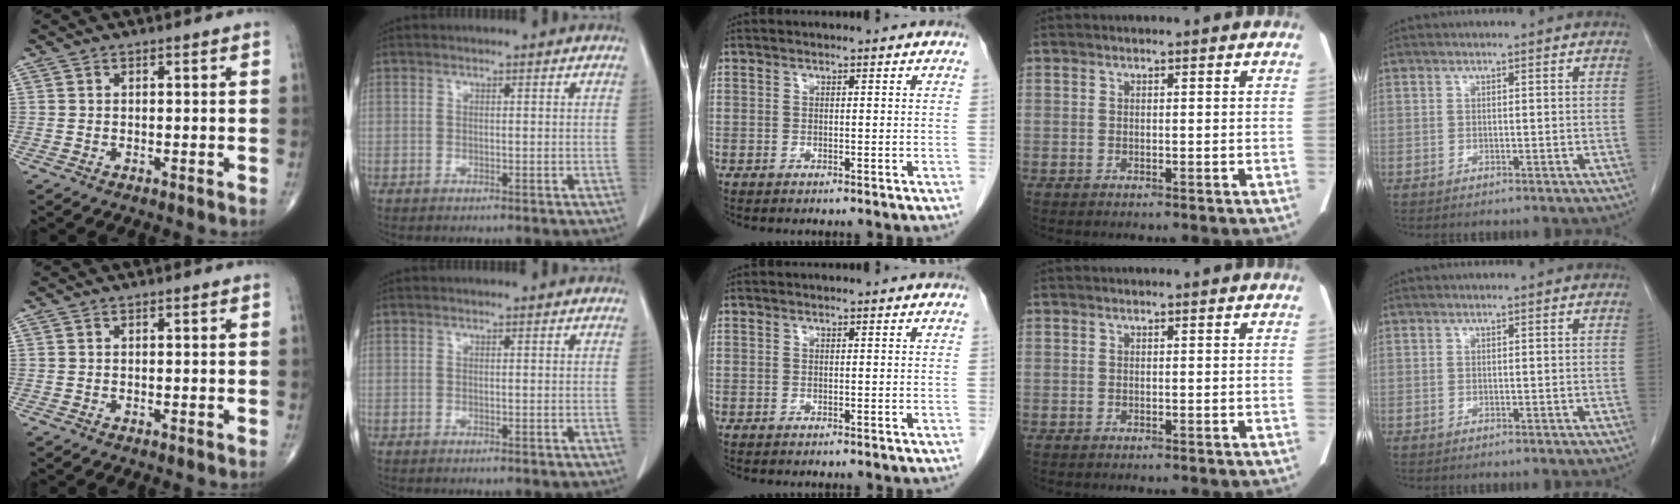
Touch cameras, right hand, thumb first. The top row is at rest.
{}